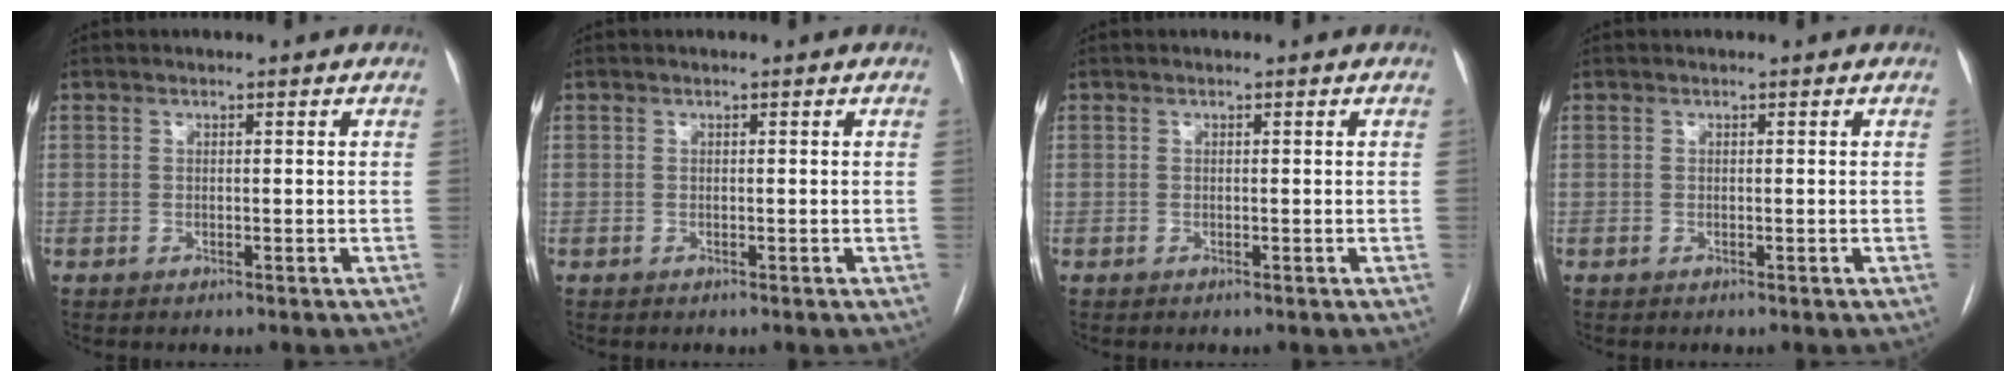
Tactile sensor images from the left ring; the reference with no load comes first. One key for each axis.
{"total": 0.0}
{"total": 0.0}
{"total": 0.0}